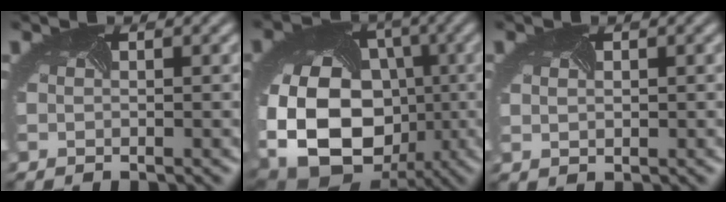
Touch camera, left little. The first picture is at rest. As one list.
[{"total": 17.2, "force": [-2.5, 13.5, 10.3], "torque": [-0.192, -0.040, -0.048]}, {"total": 1.0, "force": [0.4, 0.8, 0.5], "torque": [-0.016, 0.001, 0.014]}]